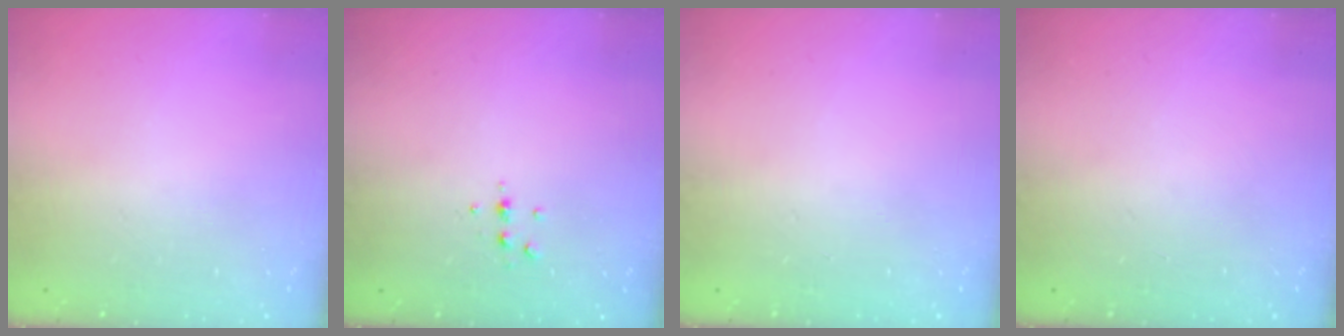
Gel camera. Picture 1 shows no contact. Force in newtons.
{"total": 4.7, "press": 4.6, "slide": 1.0}
{"total": 0.0}
{"total": 0.0}